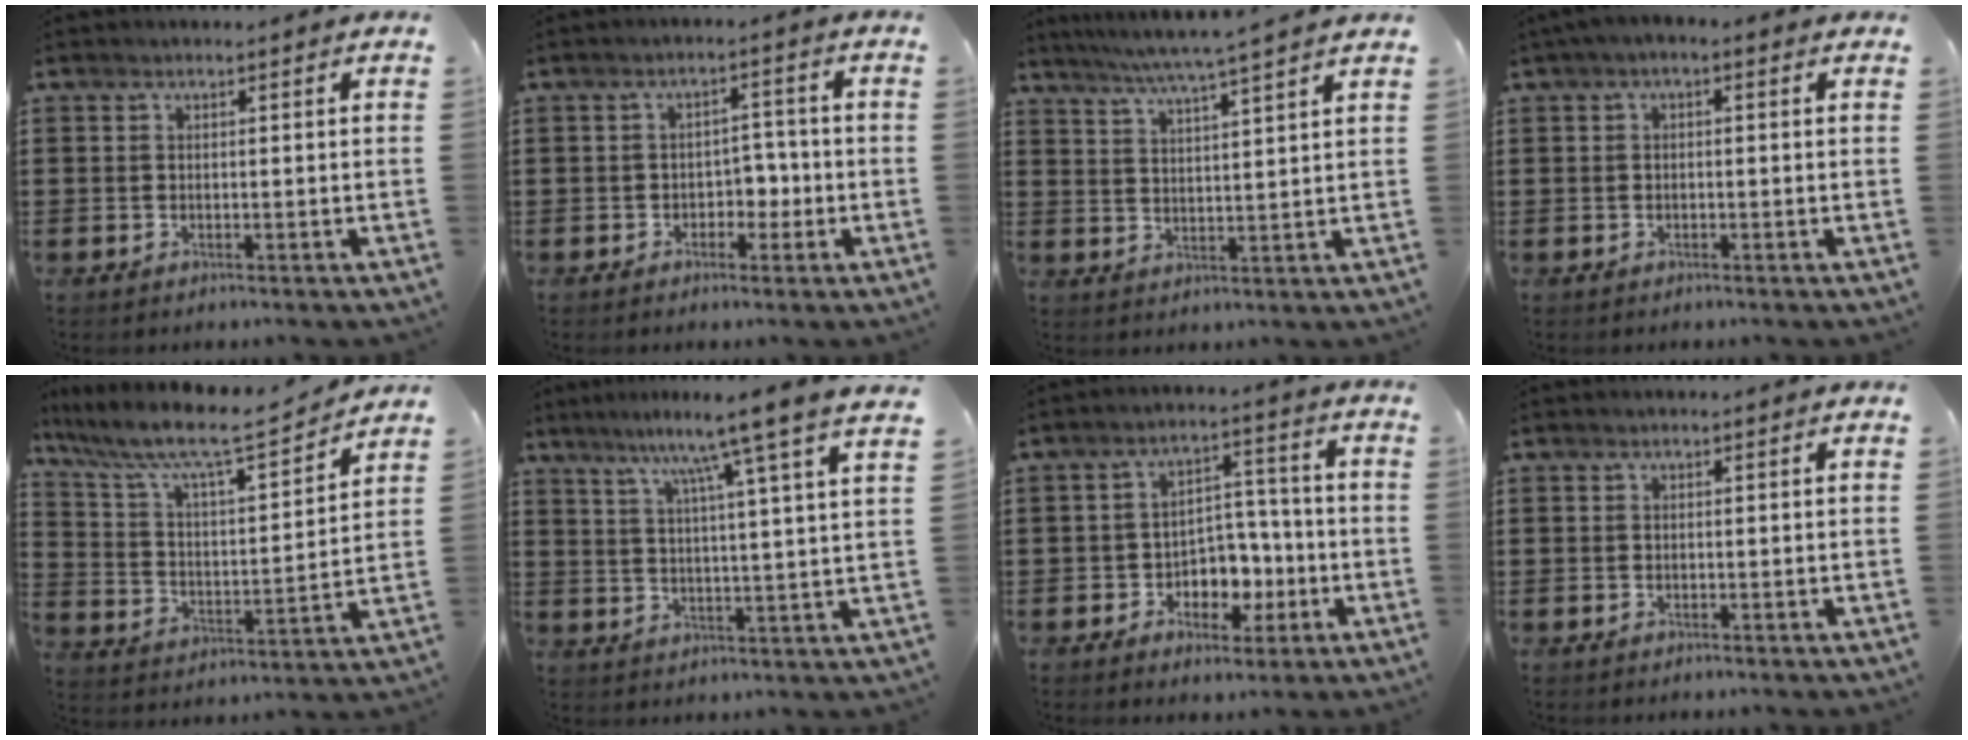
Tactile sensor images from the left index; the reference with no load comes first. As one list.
[{"total": 3.5, "force": [-1.4, 2.6, 2.0], "torque": [-0.036, 0.003, -0.034]}, {"total": 5.3, "force": [4.7, -1.2, 2.3], "torque": [-0.058, -0.026, 0.079]}, {"total": 1.4, "force": [-0.8, 0.5, 1.0], "torque": [-0.025, -0.001, -0.018]}, {"total": 8.1, "force": [6.7, 1.0, 4.4], "torque": [-0.117, -0.046, 0.106]}, {"total": 8.6, "force": [6.5, -1.7, 5.3], "torque": [-0.112, -0.037, 0.096]}, {"total": 5.6, "force": [-2.0, 4.4, 2.7], "torque": [-0.048, 0.012, -0.038]}, {"total": 0.0}]